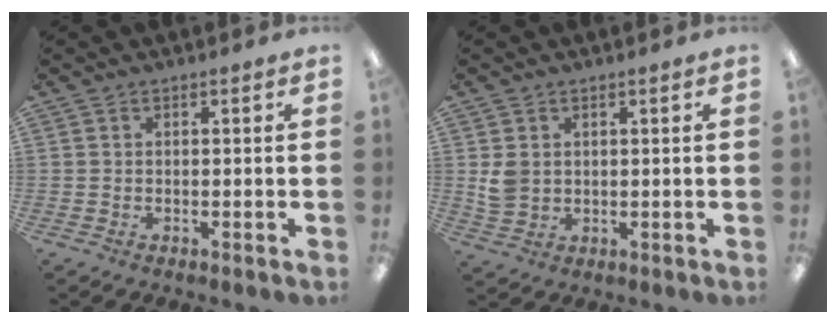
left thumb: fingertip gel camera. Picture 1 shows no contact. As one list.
[{"total": 4.5, "force": [1.4, 3.8, 2.0], "torque": [-0.025, 0.002, 0.026]}]